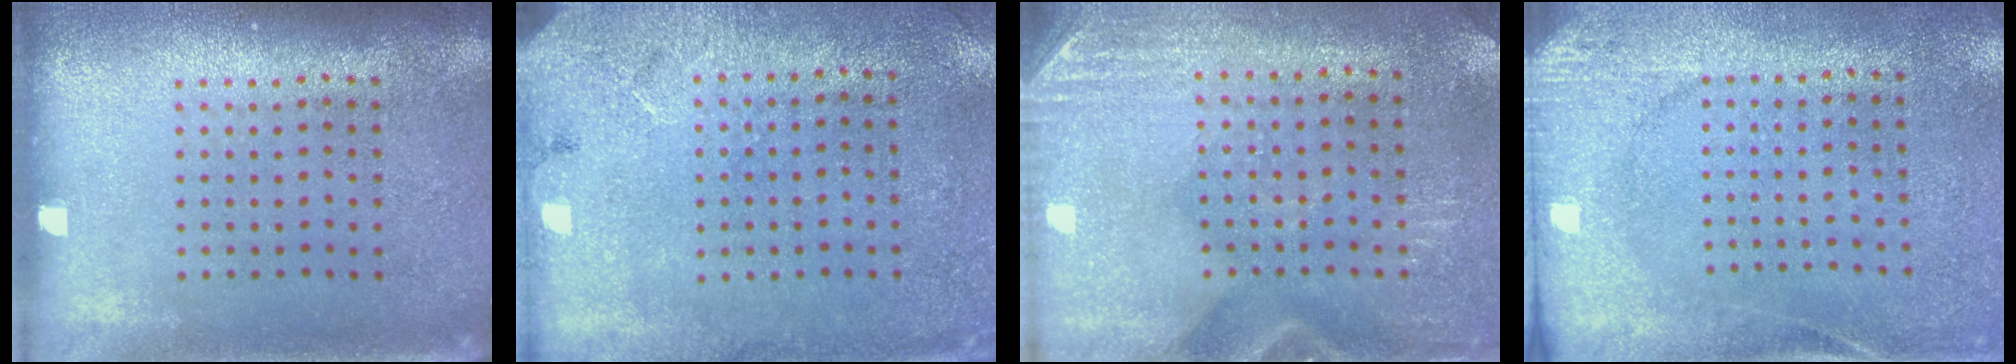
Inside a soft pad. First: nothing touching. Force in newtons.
{"total": 2.7, "press": 2.2, "slide": 1.6}
{"total": 3.0, "press": 2.6, "slide": 1.4}
{"total": 2.7, "press": 2.1, "slide": 1.7}